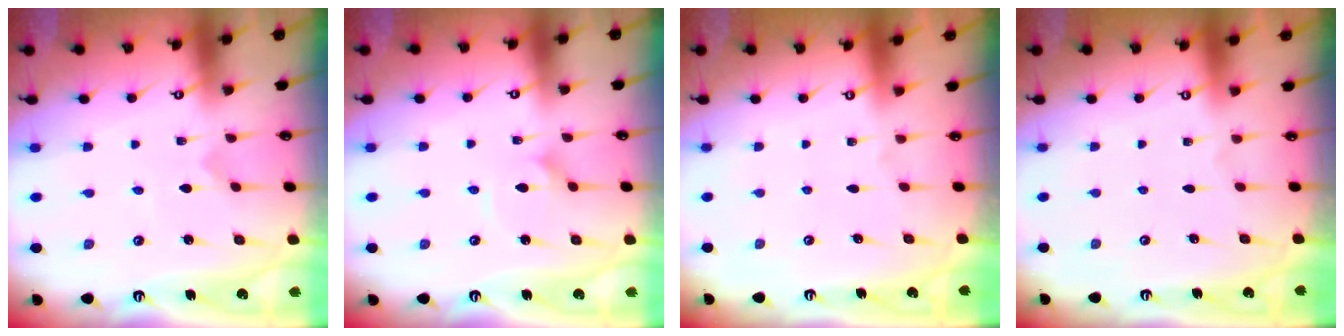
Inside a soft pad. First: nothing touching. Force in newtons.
{"total": 2.1, "press": 2.1, "slide": 0.1}
{"total": 0.0}
{"total": 0.0}